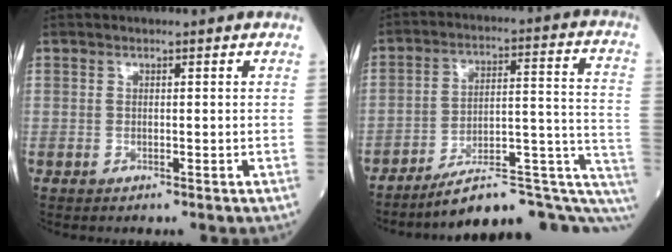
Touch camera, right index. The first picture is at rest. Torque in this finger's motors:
{"motor_torque": [0.57, -1.57, 0.45, 0.08]}